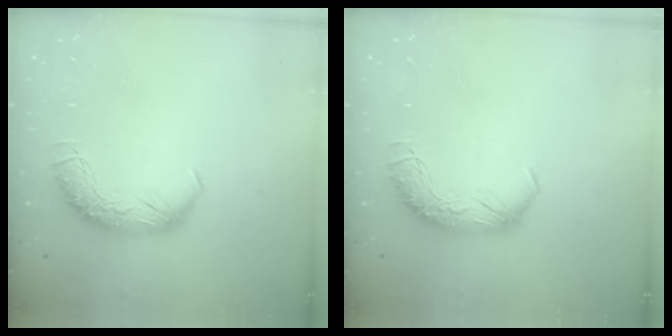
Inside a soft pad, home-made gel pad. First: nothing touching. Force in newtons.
{"total": 0.0}